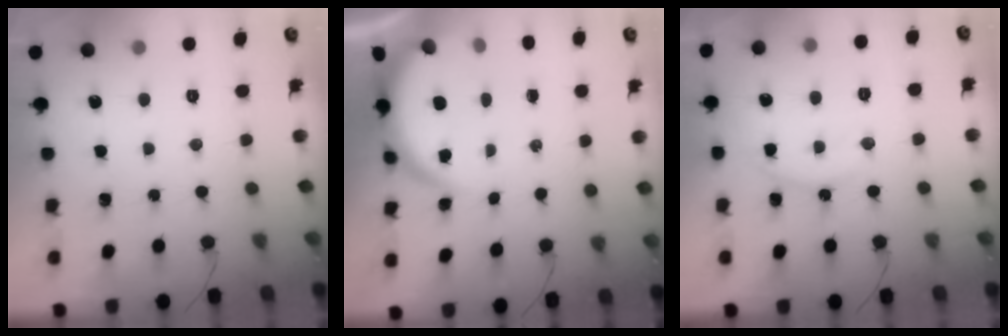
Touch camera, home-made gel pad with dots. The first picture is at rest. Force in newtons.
{"total": 4.5, "press": 4.2, "slide": 1.5}
{"total": 11.7, "press": 11.7, "slide": 0.8}